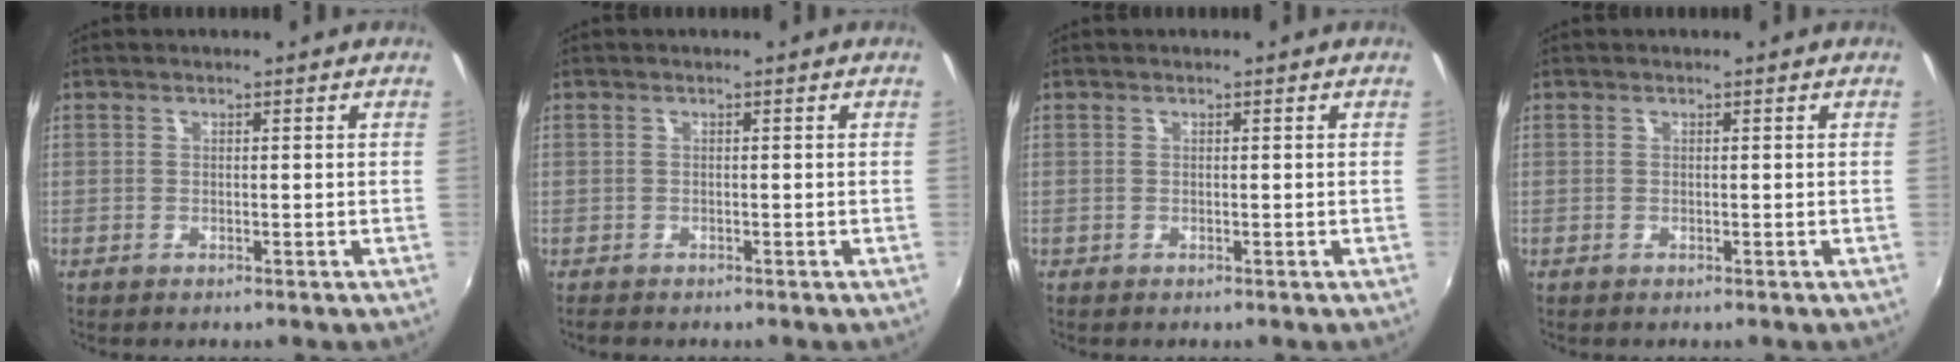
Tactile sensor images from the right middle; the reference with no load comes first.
{"total": 1.3, "force": [-1.1, 0.8, 0.1], "torque": [-0.008, -0.003, -0.018]}
{"total": 0.0}
{"total": 0.0}